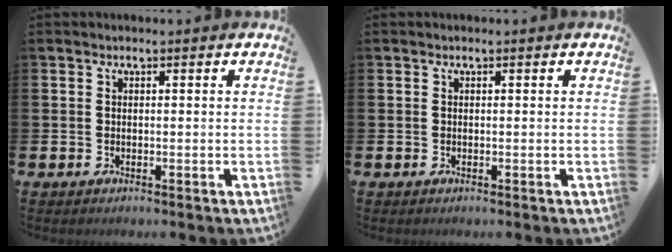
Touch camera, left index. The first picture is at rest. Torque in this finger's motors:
{"motor_torque": [0.00, 0.00, 0.00, 0.01]}